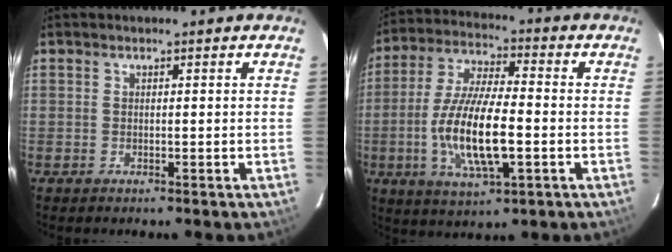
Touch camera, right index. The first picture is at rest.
{"total": 15.1, "force": [-3.4, 4.3, 14.1], "torque": [-0.289, -0.009, -0.061]}